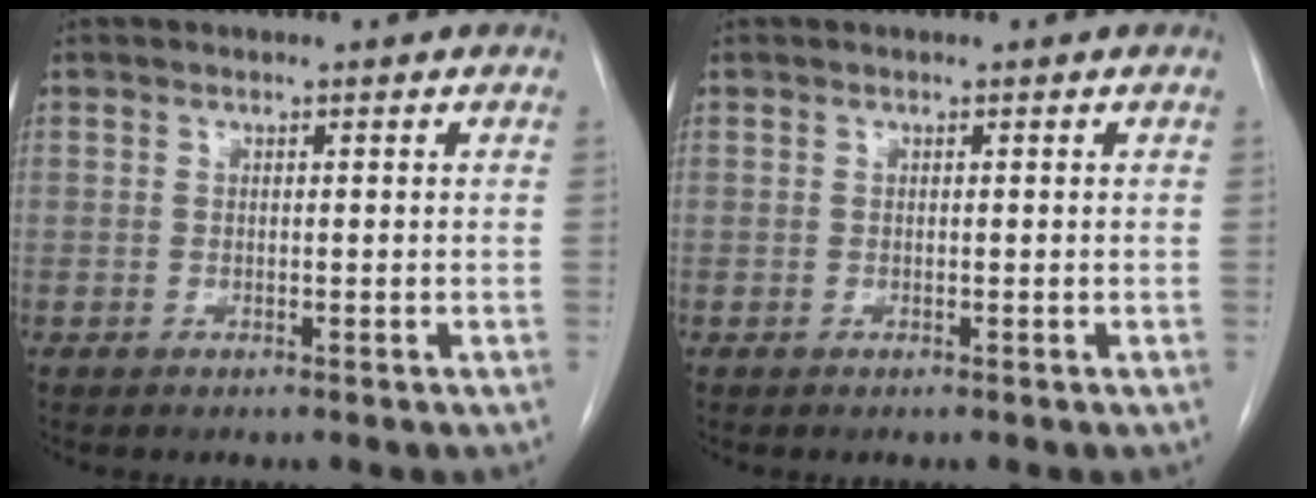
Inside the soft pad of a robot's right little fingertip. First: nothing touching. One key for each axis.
{"total": 0.0}